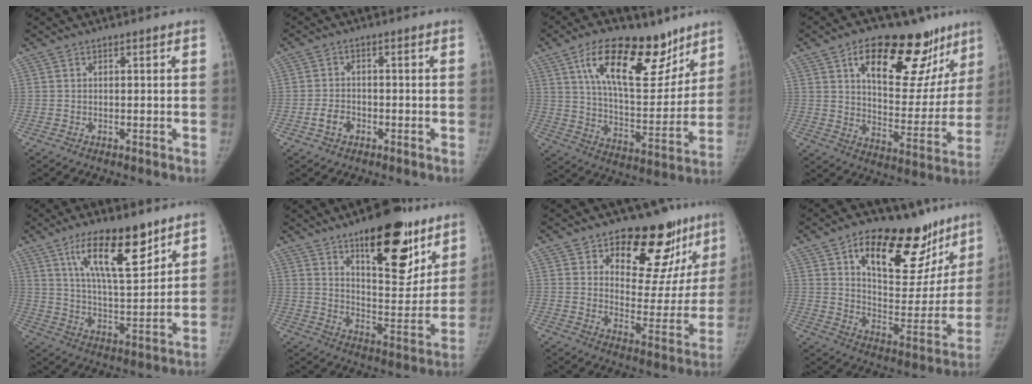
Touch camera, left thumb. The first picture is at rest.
{"total": 3.3, "force": [-1.5, 2.3, 1.7], "torque": [-0.029, 0.014, -0.026]}
{"total": 21.5, "force": [12.5, 9.9, 14.5], "torque": [-0.184, -0.055, 0.210]}
{"total": 25.4, "force": [14.2, 12.2, 17.2], "torque": [-0.190, -0.035, 0.211]}
{"total": 16.0, "force": [9.5, 5.3, 11.7], "torque": [-0.167, -0.051, 0.168]}
{"total": 21.6, "force": [12.8, 8.9, 15.0], "torque": [-0.155, -0.071, 0.195]}
{"total": 19.7, "force": [12.7, 10.1, 11.2], "torque": [-0.079, -0.077, 0.175]}
{"total": 26.1, "force": [14.9, 13.0, 17.0], "torque": [-0.189, -0.045, 0.225]}